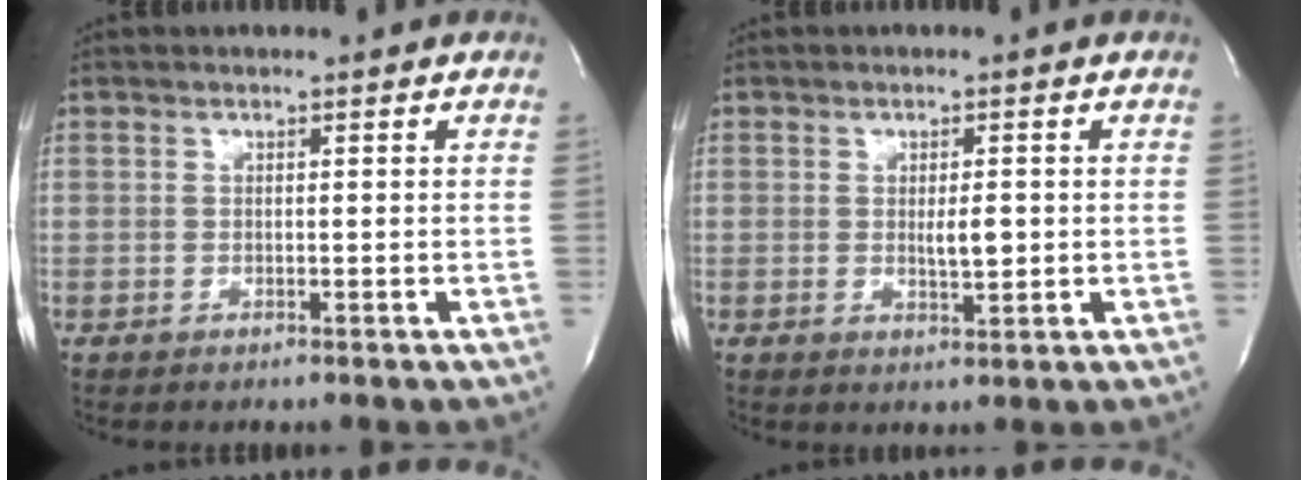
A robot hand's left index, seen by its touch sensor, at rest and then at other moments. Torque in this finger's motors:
{"motor_torque": [0.14, -0.08, 0.07, 0.04]}